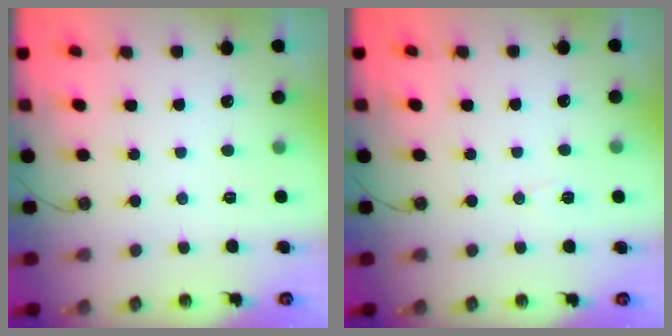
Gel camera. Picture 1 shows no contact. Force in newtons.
{"total": 4.7, "press": 4.5, "slide": 1.3}